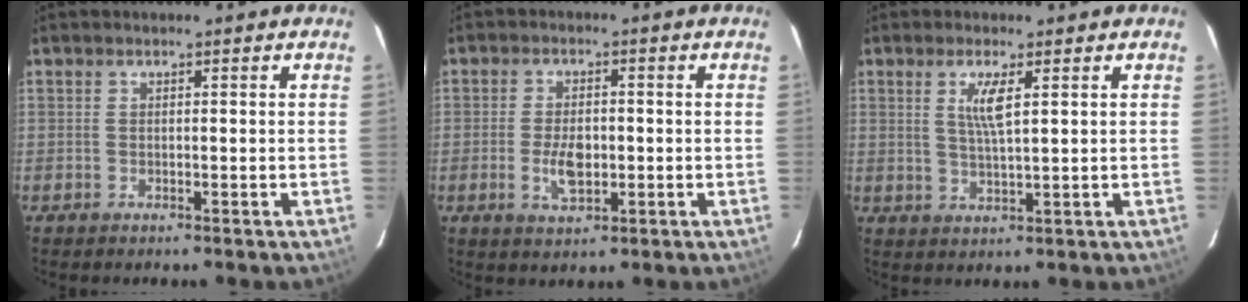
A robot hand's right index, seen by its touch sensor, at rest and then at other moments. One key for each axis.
{"total": 5.9, "fx": -1.2, "fy": 3.1, "fz": 4.9, "tx": -0.095, "ty": -0.002, "tz": -0.019}
{"total": 4.4, "fx": 1.6, "fy": 0.5, "fz": 4.0, "tx": -0.080, "ty": -0.005, "tz": 0.031}